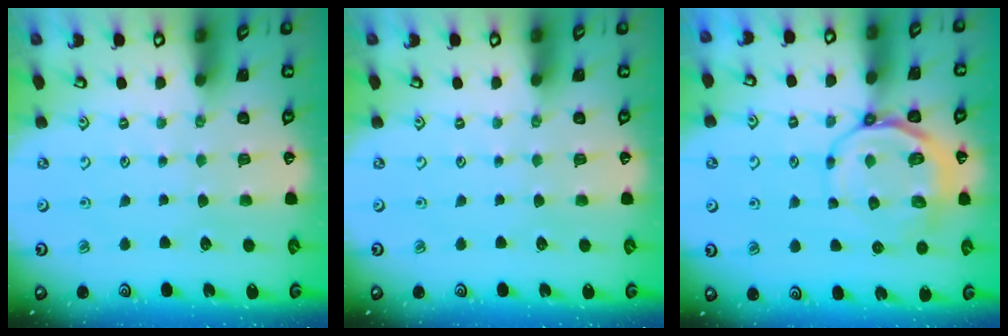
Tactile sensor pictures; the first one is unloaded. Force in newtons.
{"total": 0.0}
{"total": 11.3, "press": 10.9, "slide": 3.0}